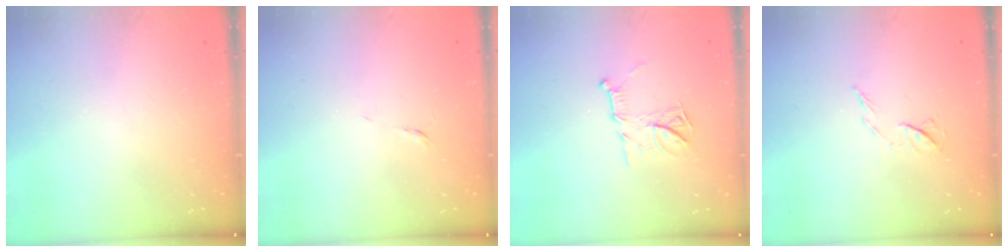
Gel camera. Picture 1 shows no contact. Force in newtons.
{"total": 3.9, "press": 3.8, "slide": 0.9}
{"total": 10.6, "press": 10.6, "slide": 0.8}
{"total": 6.1, "press": 5.9, "slide": 1.3}